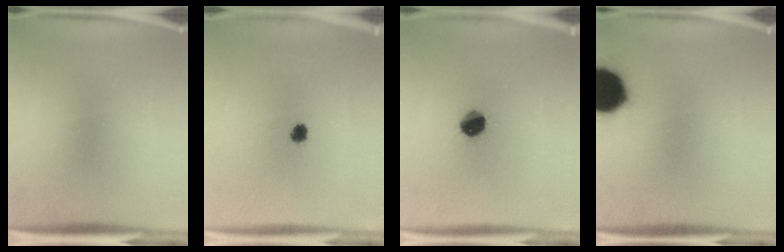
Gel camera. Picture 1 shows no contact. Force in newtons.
{"total": 2.4}
{"total": 6.7}
{"total": 17.8}